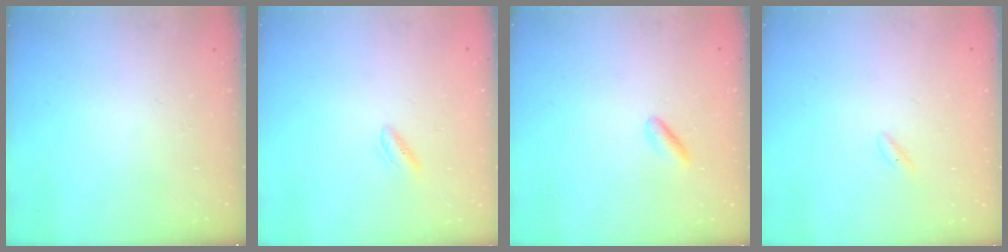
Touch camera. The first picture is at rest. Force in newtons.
{"total": 2.5, "press": 2.4, "slide": 0.7}
{"total": 1.2, "press": 1.0, "slide": 0.6}
{"total": 1.2, "press": 0.9, "slide": 0.8}